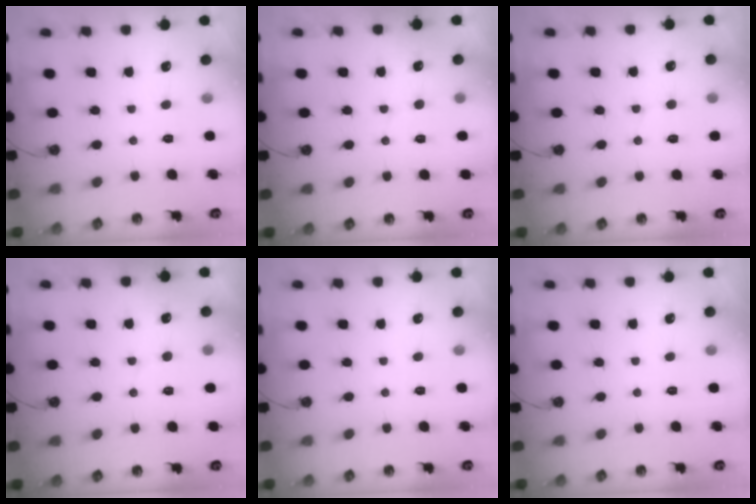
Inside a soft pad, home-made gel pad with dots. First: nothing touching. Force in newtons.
{"total": 4.1, "press": 4.0, "slide": 0.4}
{"total": 6.5, "press": 6.5, "slide": 0.5}
{"total": 4.1, "press": 4.0, "slide": 0.4}
{"total": 0.0}
{"total": 0.0}